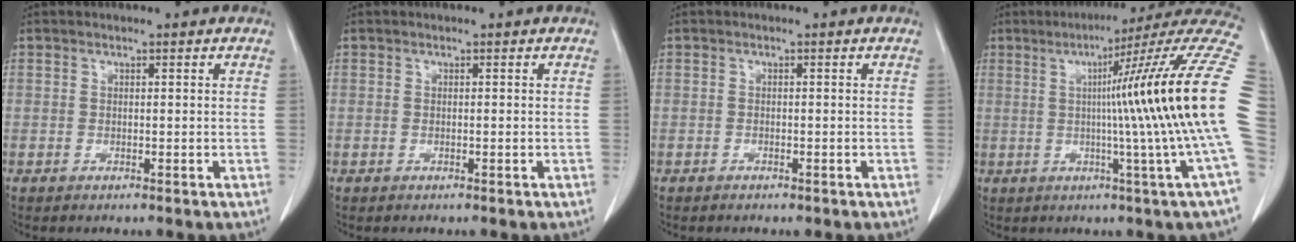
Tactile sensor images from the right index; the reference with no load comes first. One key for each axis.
{"total": 0.0}
{"total": 0.6, "fx": -0.5, "fy": 0.3, "fz": 0.1, "tx": -0.004, "ty": 0.000, "tz": -0.008}
{"total": 22.2, "fx": 1.1, "fy": -3.1, "fz": 21.9, "tx": -0.202, "ty": 0.022, "tz": 0.001}